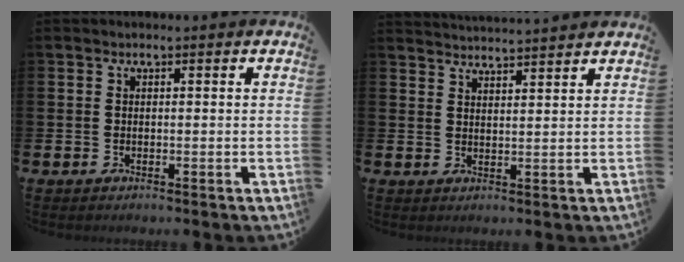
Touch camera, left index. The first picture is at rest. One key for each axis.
{"total": 3.4, "fx": 3.4, "fy": -0.4, "fz": -0.1, "tx": -0.002, "ty": -0.022, "tz": 0.061}